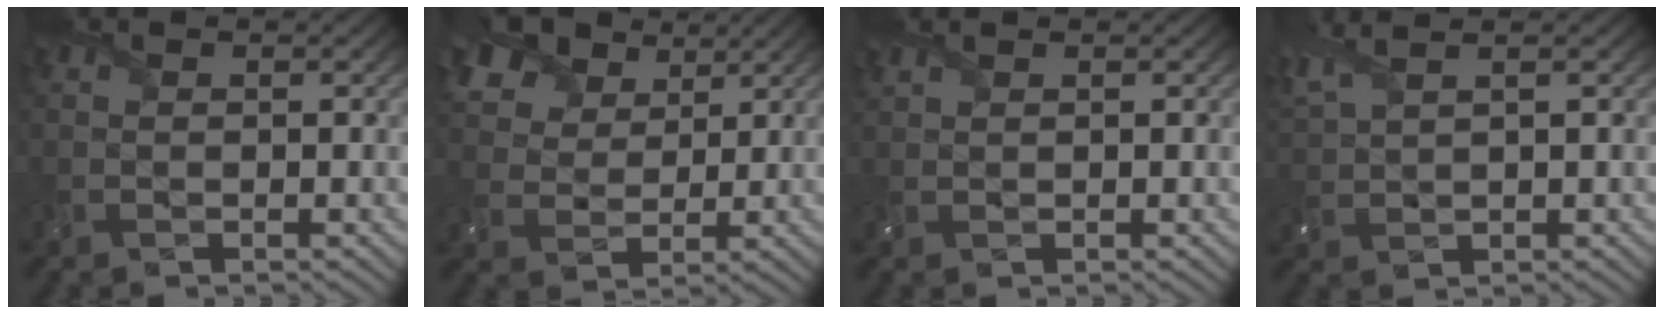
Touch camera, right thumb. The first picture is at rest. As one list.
[{"total": 9.7, "force": [6.1, 6.0, 4.6], "torque": [-0.144, 0.012, 0.110]}, {"total": 1.1, "force": [1.0, 0.2, 0.4], "torque": [-0.018, 0.004, 0.026]}, {"total": 5.4, "force": [3.7, 1.5, 3.6], "torque": [-0.103, 0.025, 0.079]}]